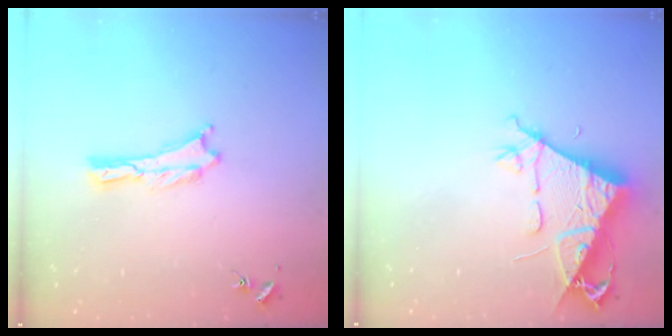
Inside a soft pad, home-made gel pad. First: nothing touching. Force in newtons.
{"total": 8.6, "press": 8.5, "slide": 1.2}